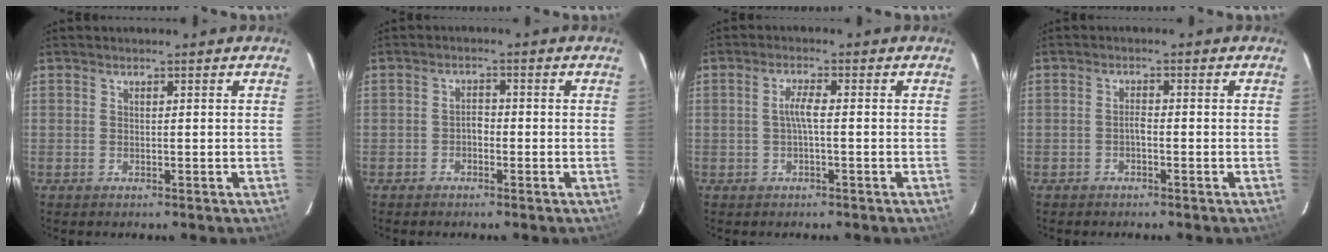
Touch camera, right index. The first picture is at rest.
{"total": 1.6, "force": [-0.9, 1.0, 0.9], "torque": [-0.017, 0.007, -0.017]}
{"total": 2.6, "force": [-0.4, 0.1, 2.6], "torque": [-0.053, 0.006, -0.006]}
{"total": 1.3, "force": [-0.7, 0.4, 0.9], "torque": [-0.018, 0.006, -0.015]}